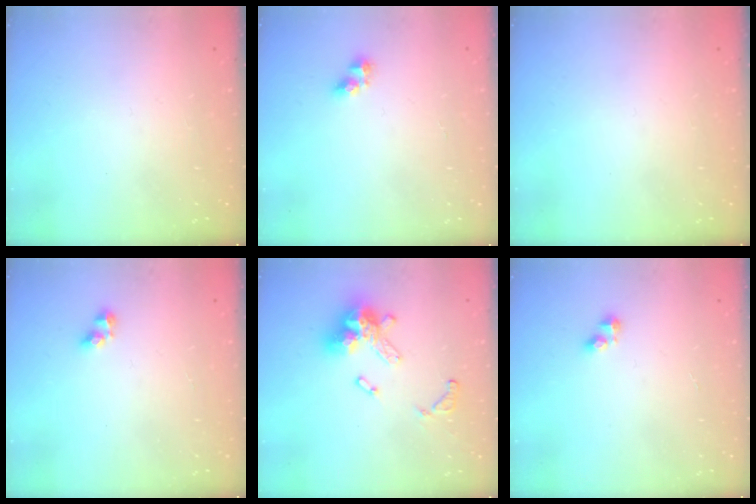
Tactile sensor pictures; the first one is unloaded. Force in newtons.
{"total": 5.1, "press": 5.0, "slide": 0.4}
{"total": 0.0}
{"total": 2.9, "press": 2.6, "slide": 1.1}
{"total": 13.8, "press": 13.8, "slide": 1.0}
{"total": 2.5, "press": 2.5, "slide": 0.3}